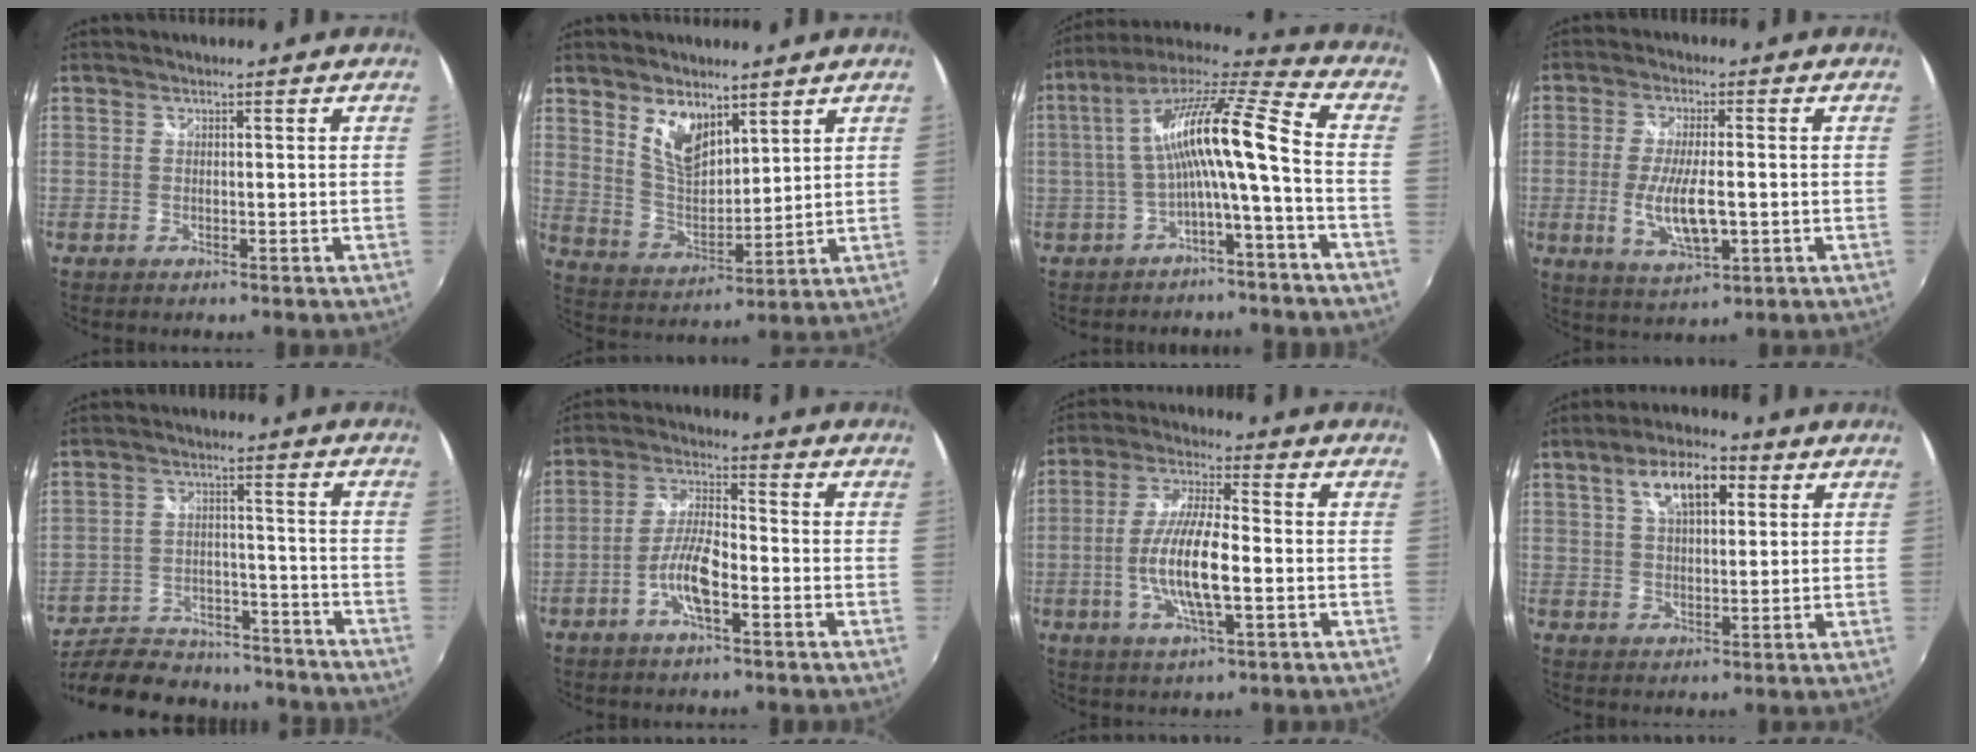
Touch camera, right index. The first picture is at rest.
{"total": 9.0, "force": [5.5, 4.5, 5.5], "torque": [-0.098, 0.000, 0.110]}
{"total": 14.7, "force": [-2.2, 1.0, 14.5], "torque": [-0.271, 0.016, -0.038]}
{"total": 9.4, "force": [-1.8, 2.6, 8.8], "torque": [-0.172, -0.014, -0.027]}
{"total": 21.6, "force": [-18.2, 8.7, 7.7], "torque": [-0.170, 0.012, -0.247]}
{"total": 7.7, "force": [-3.5, 1.8, 6.6], "torque": [-0.138, 0.007, -0.065]}
{"total": 12.2, "force": [-2.5, 2.8, 11.6], "torque": [-0.234, -0.002, -0.049]}
{"total": 9.1, "force": [3.7, 4.3, 7.1], "torque": [-0.119, 0.023, 0.061]}